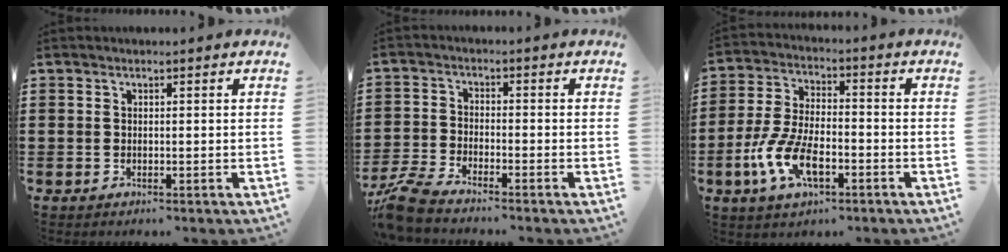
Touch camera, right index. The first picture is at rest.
{"total": 5.1, "force": [-4.7, 0.1, 1.7], "torque": [-0.061, -0.015, -0.099]}
{"total": 9.2, "force": [-3.9, 3.8, 7.3], "torque": [-0.175, -0.012, -0.075]}